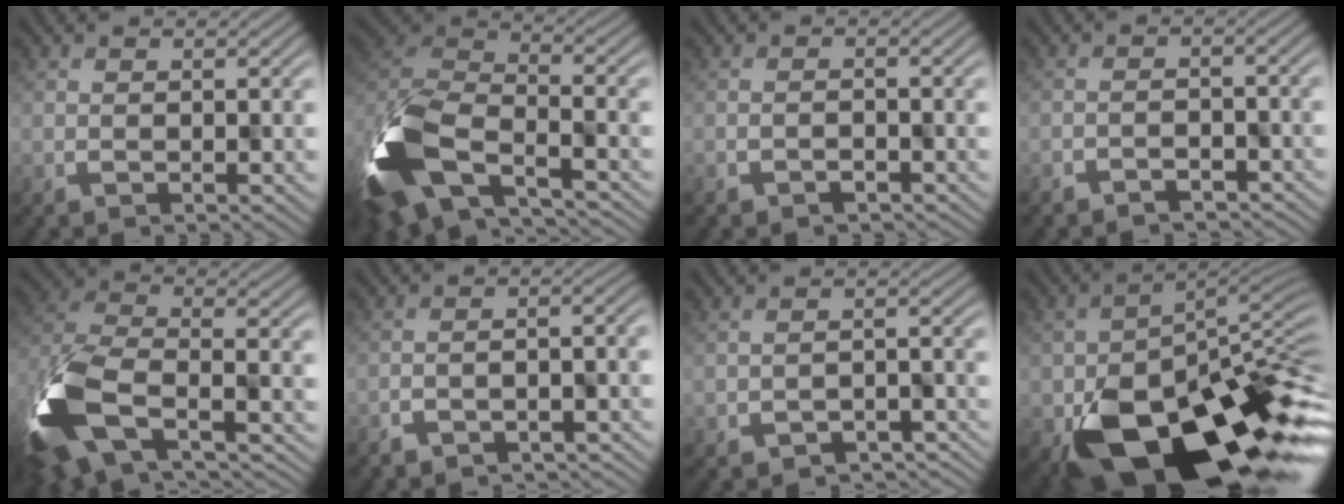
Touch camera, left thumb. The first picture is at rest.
{"total": 14.9, "force": [-7.6, 8.6, 9.4], "torque": [-0.268, -0.045, -0.121]}
{"total": 1.1, "force": [-1.0, 0.3, -0.5], "torque": [0.001, -0.005, -0.012]}
{"total": 2.5, "force": [-2.5, 0.4, 0.1], "torque": [-0.007, -0.006, -0.034]}
{"total": 13.5, "force": [-6.7, 7.4, 9.1], "torque": [-0.248, -0.036, -0.117]}
{"total": 5.7, "force": [-5.0, 1.5, 2.3], "torque": [-0.032, -0.009, -0.079]}
{"total": 3.6, "force": [-3.3, 1.2, 0.8], "torque": [-0.011, -0.005, -0.042]}
{"total": 16.6, "force": [-8.1, 8.9, 11.4], "torque": [-0.195, -0.051, -0.117]}